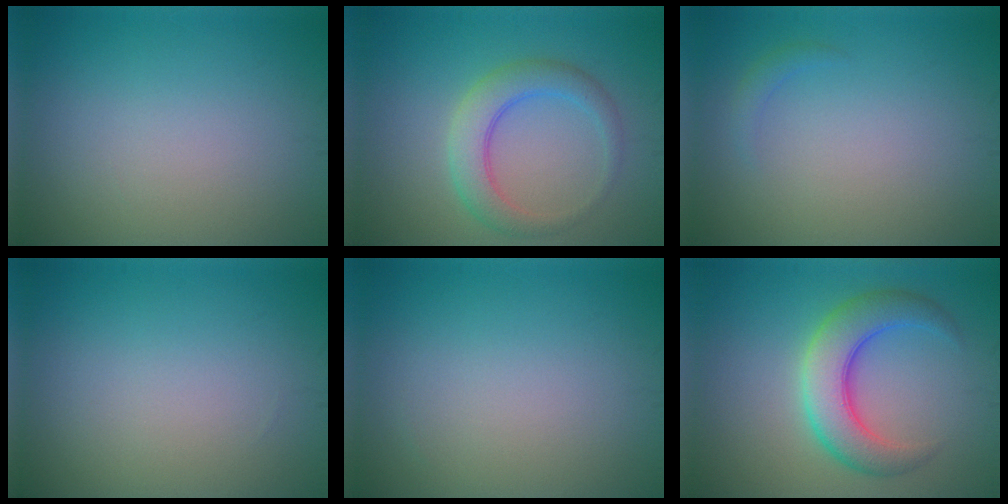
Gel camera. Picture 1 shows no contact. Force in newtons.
{"total": 3.9, "press": 3.9, "slide": 0.0}
{"total": 0.9, "press": 0.9, "slide": 0.0}
{"total": 0.0}
{"total": 0.0}
{"total": 5.9, "press": 5.9, "slide": 0.2}